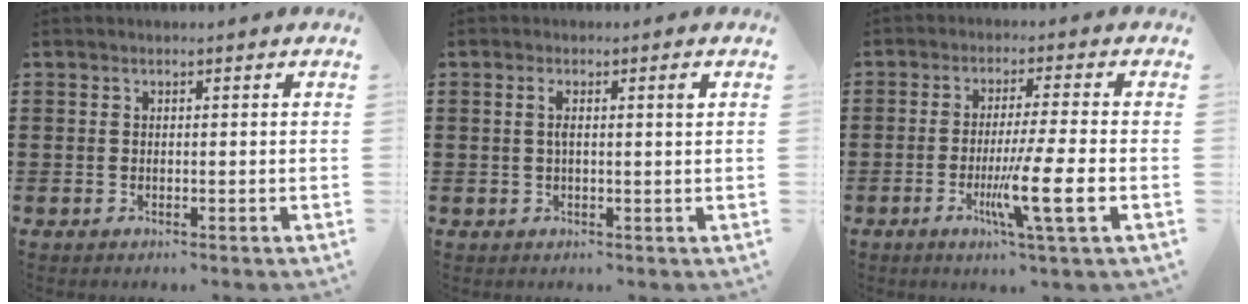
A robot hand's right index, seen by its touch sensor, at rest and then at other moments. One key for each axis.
{"total": 2.3, "fx": 0.5, "fy": 0.0, "fz": 2.2, "tx": -0.044, "ty": 0.000, "tz": 0.004}
{"total": 9.2, "fx": -2.7, "fy": -0.2, "fz": 8.8, "tx": -0.159, "ty": -0.021, "tz": -0.047}